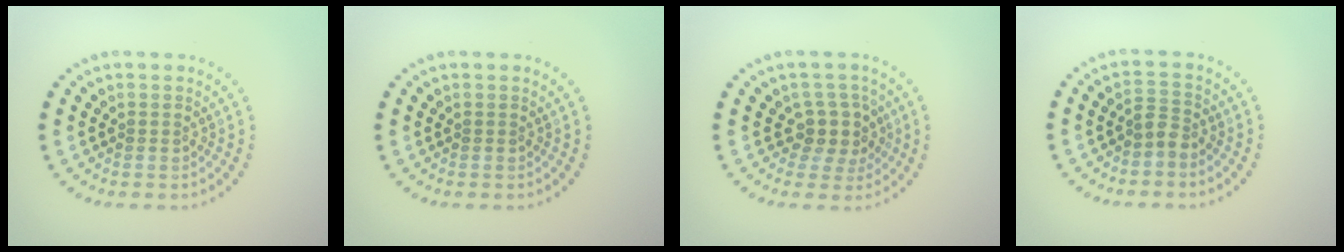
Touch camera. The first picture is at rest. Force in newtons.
{"total": 0.0}
{"total": 2.9, "press": 2.3, "slide": 1.7}
{"total": 1.7, "press": 1.3, "slide": 1.1}